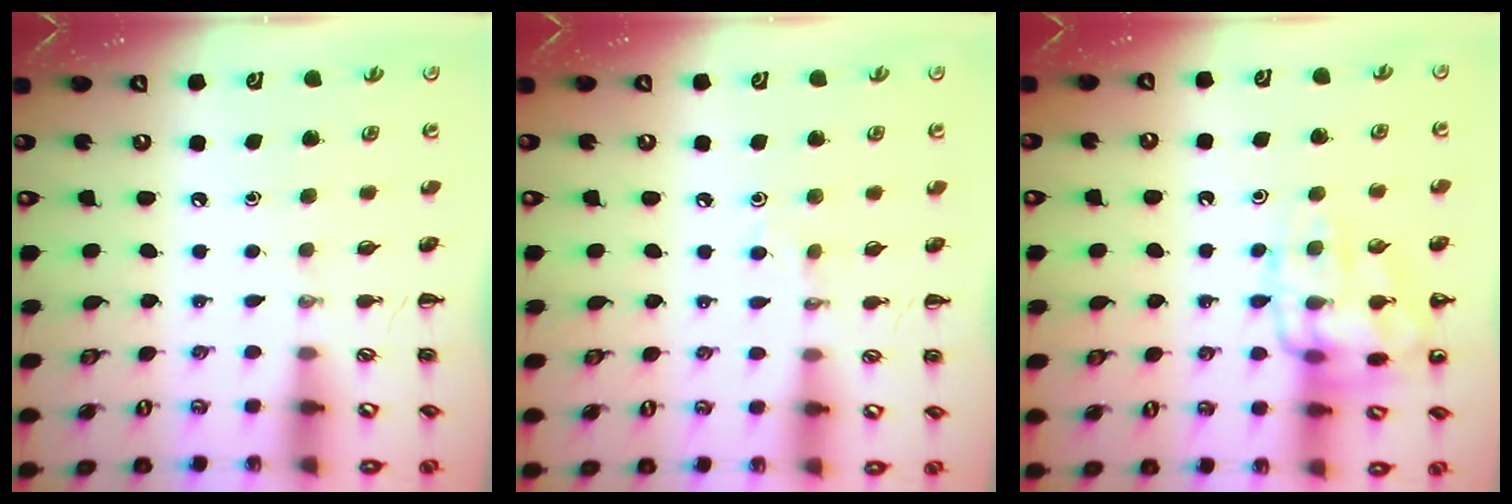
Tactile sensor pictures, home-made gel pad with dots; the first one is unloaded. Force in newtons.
{"total": 2.7, "press": 2.5, "slide": 0.9}
{"total": 14.0, "press": 14.0, "slide": 1.3}